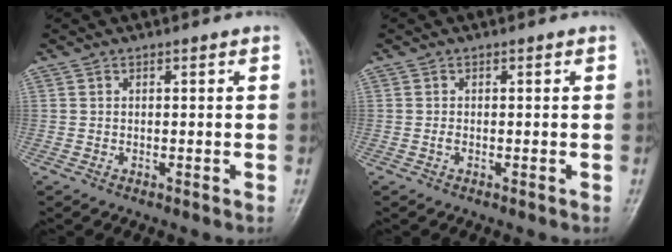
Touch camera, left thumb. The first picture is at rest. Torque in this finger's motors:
{"motor_torque": [-0.16, 0.06, 0.08, -0.04, 0.00]}